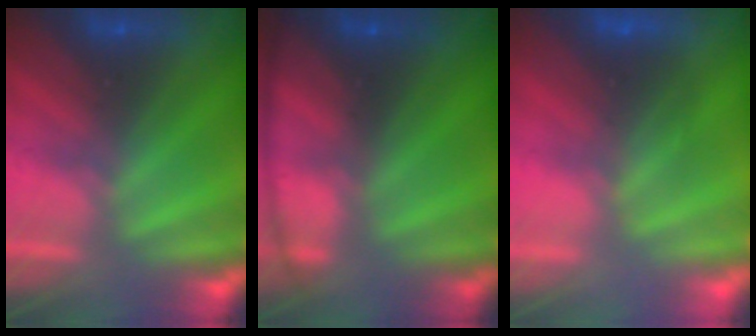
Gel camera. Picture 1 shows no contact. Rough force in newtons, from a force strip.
{"total": 7.9}
{"total": 2.6}